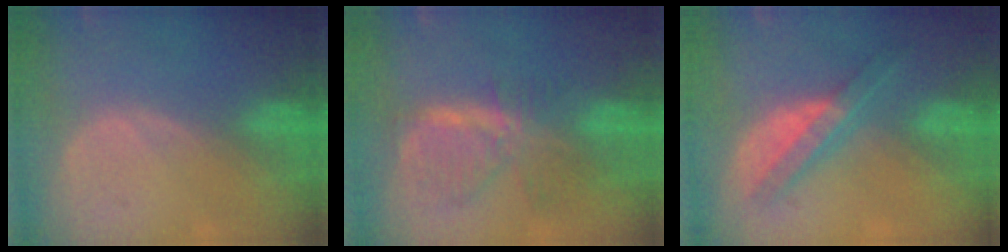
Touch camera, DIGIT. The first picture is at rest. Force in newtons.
{"total": 7.7, "press": 6.9, "slide": 3.3}
{"total": 6.6, "press": 5.7, "slide": 3.3}